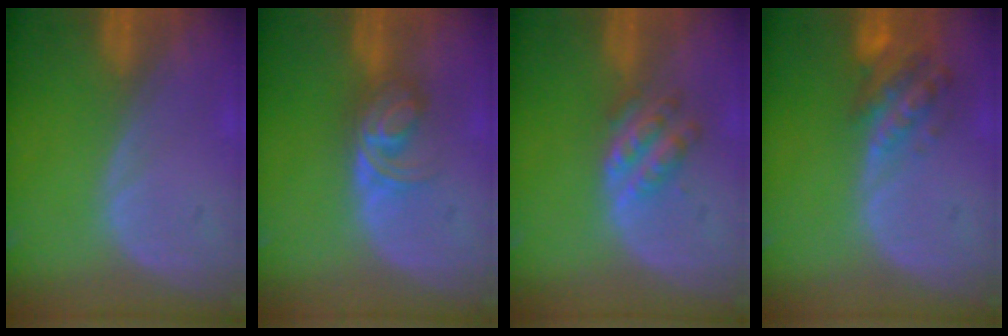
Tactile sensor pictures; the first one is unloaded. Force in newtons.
{"total": 5.7, "press": 4.9, "slide": 2.9}
{"total": 4.7, "press": 4.6, "slide": 1.2}
{"total": 6.1, "press": 5.8, "slide": 2.0}